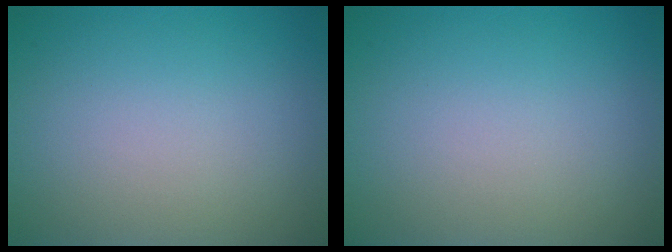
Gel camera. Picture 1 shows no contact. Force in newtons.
{"total": 0.0}